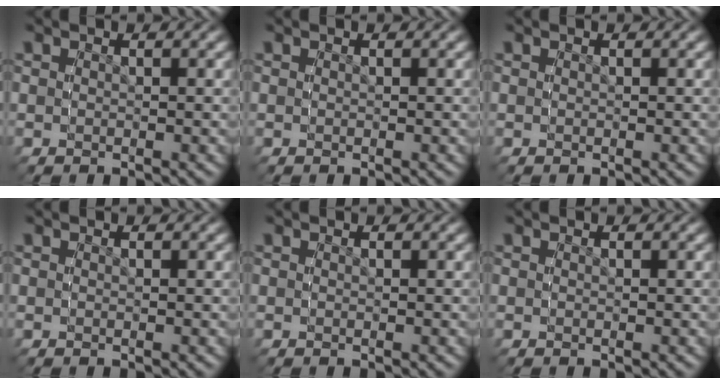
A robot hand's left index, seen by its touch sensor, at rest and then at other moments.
{"total": 0.0}
{"total": 0.0}
{"total": 0.0}
{"total": 0.0}
{"total": 0.0}